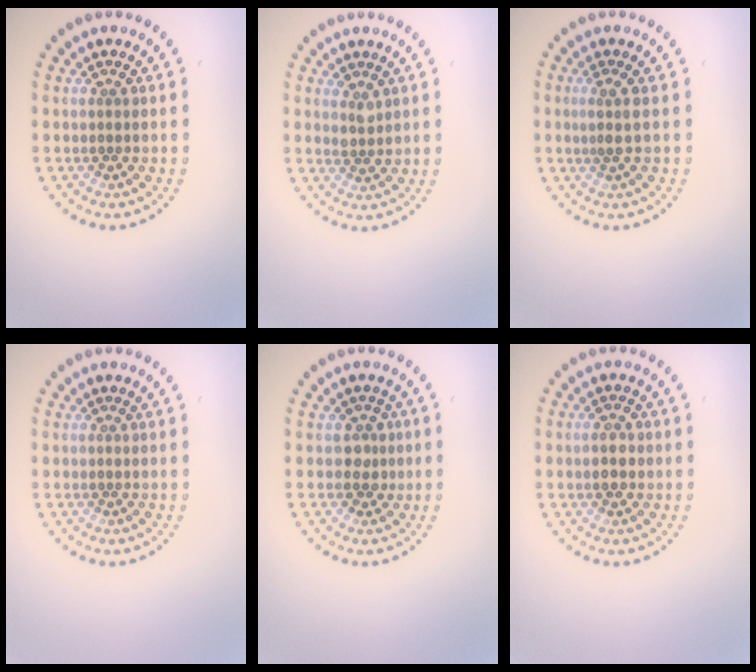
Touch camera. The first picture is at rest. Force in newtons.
{"total": 1.0, "press": 0.9, "slide": 0.4}
{"total": 1.6, "press": 1.2, "slide": 1.1}
{"total": 0.0}
{"total": 1.6, "press": 1.3, "slide": 0.9}
{"total": 1.7, "press": 1.7, "slide": 0.2}